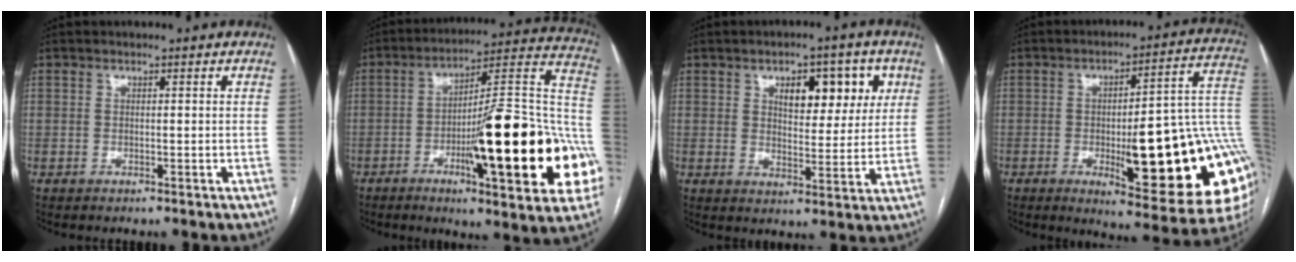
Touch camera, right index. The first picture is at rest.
{"total": 28.1, "force": [-7.1, 4.2, 26.8], "torque": [-0.306, 0.006, -0.099]}
{"total": 9.1, "force": [3.8, 4.3, 7.1], "torque": [-0.090, 0.014, 0.055]}
{"total": 25.9, "force": [-3.8, 5.0, 25.1], "torque": [-0.235, 0.008, -0.042]}